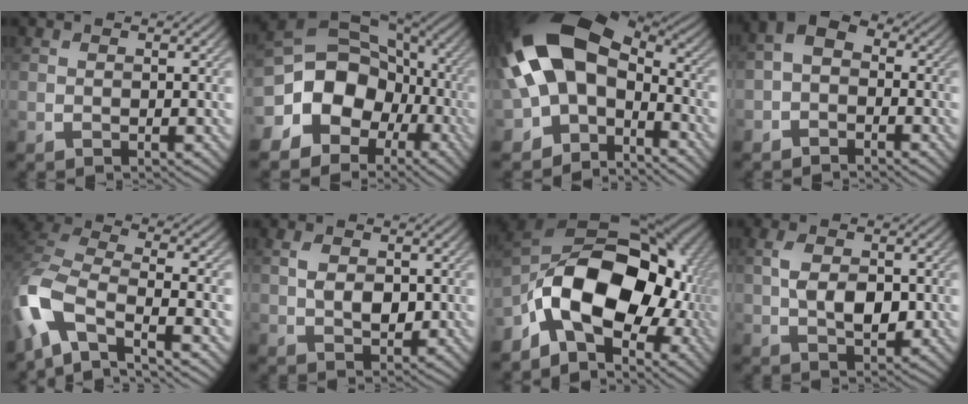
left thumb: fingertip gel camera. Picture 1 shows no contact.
{"total": 15.2, "force": [-3.9, 12.1, 8.4], "torque": [-0.191, -0.017, -0.067]}
{"total": 16.0, "force": [-2.2, 10.5, 11.8], "torque": [-0.237, -0.004, -0.053]}
{"total": 4.1, "force": [-1.3, 2.8, 2.6], "torque": [-0.042, 0.012, -0.039]}
{"total": 11.8, "force": [-6.3, 5.2, 8.5], "torque": [-0.205, -0.019, -0.135]}
{"total": 3.6, "force": [0.4, 2.4, 2.7], "torque": [-0.056, -0.001, 0.007]}
{"total": 16.0, "force": [-4.7, 10.2, 11.4], "torque": [-0.180, -0.006, -0.097]}
{"total": 5.0, "force": [0.1, 3.0, 4.0], "torque": [-0.083, -0.002, 0.004]}